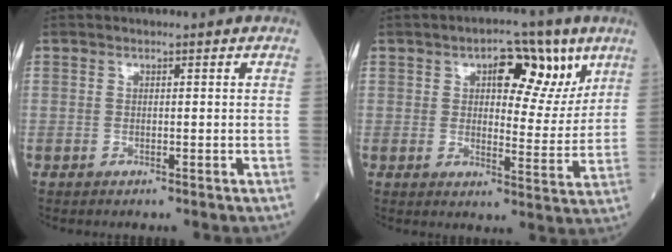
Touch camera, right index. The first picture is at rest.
{"total": 9.8, "force": [5.0, 4.6, 7.1], "torque": [-0.085, 0.008, 0.070]}